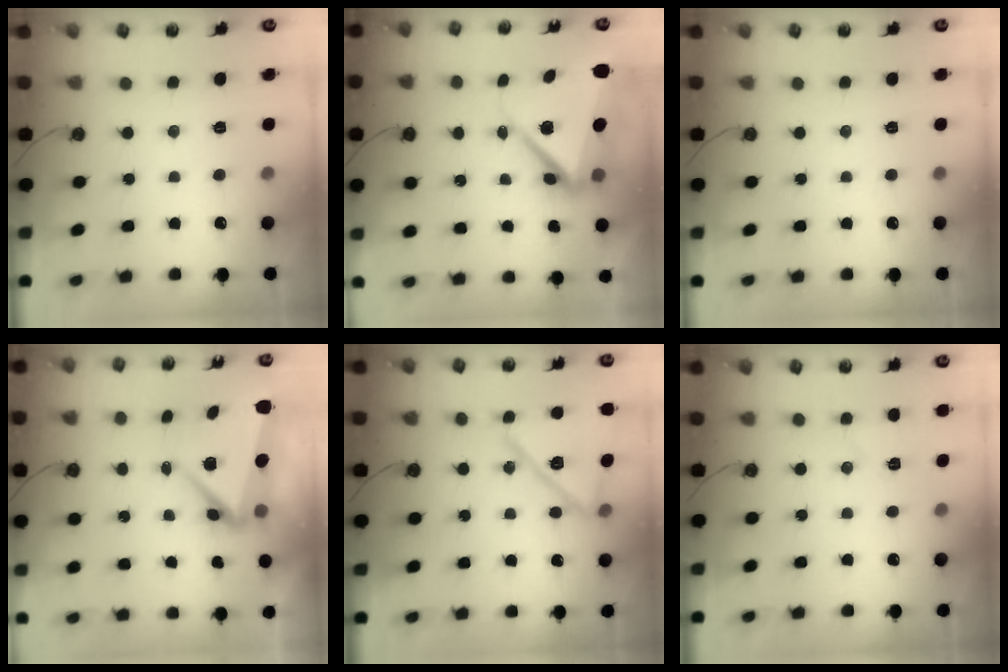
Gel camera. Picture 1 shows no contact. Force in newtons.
{"total": 10.8, "press": 10.6, "slide": 1.7}
{"total": 0.0}
{"total": 7.5, "press": 7.4, "slide": 0.9}
{"total": 16.5, "press": 16.5, "slide": 0.6}
{"total": 5.8, "press": 5.5, "slide": 2.1}